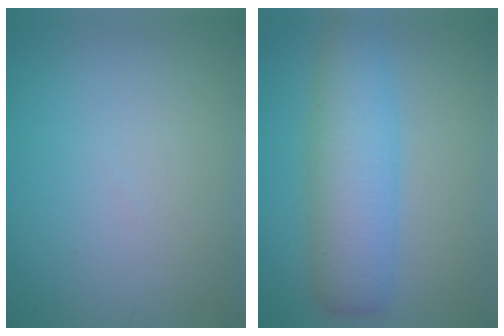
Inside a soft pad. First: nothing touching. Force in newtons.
{"total": 6.1, "press": 6.1, "slide": 0.4}